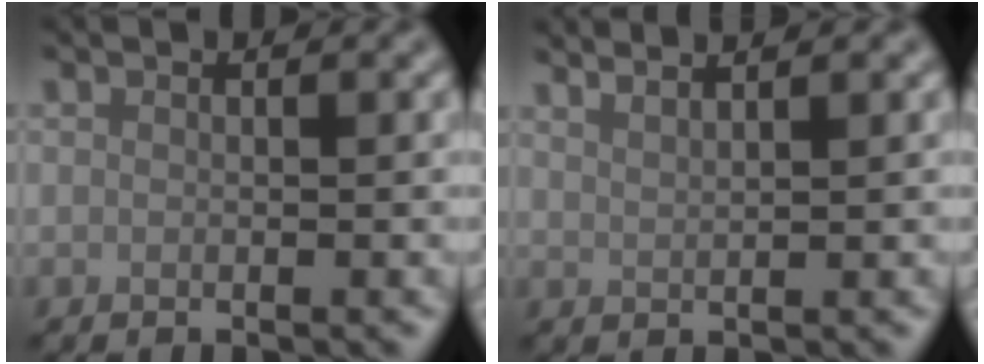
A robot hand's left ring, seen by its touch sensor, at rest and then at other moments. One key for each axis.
{"total": 3.7, "fx": 2.9, "fy": 1.2, "fz": 2.0, "tx": -0.004, "ty": 0.020, "tz": 0.015}